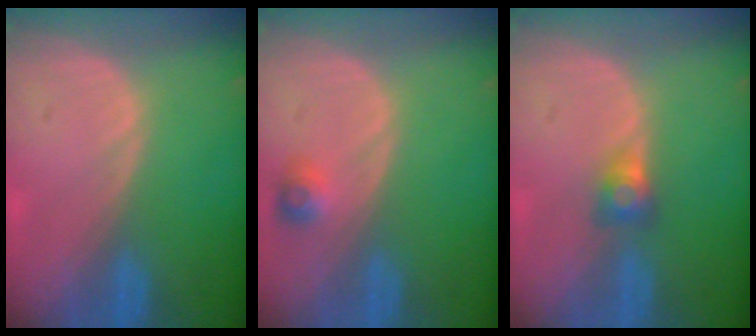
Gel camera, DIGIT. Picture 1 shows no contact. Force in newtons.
{"total": 2.5, "press": 2.3, "slide": 1.0}
{"total": 2.6, "press": 2.4, "slide": 1.0}